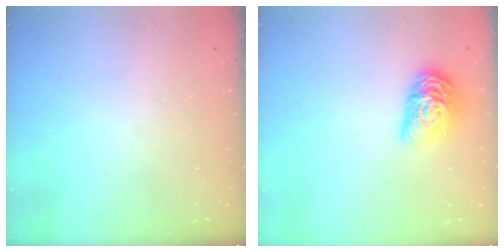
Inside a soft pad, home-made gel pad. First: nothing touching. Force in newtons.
{"total": 12.8, "press": 12.8, "slide": 0.5}